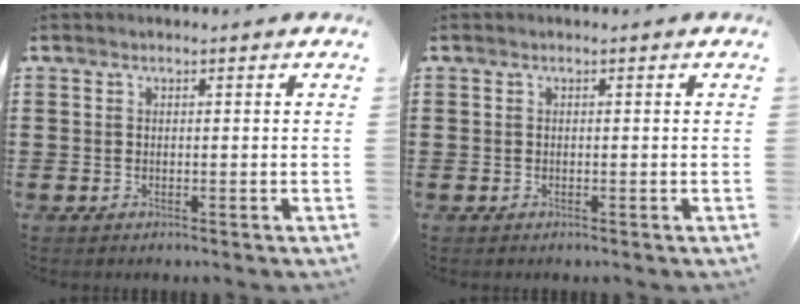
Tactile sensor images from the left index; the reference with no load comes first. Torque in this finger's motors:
{"motor_torque": [0.00, 0.00, 0.00, 0.00]}